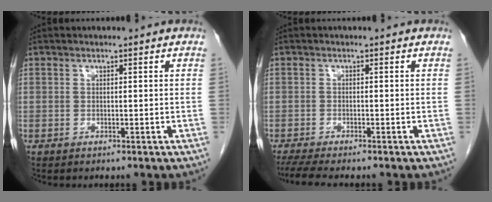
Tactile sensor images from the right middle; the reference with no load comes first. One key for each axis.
{"total": 5.3, "fx": -4.5, "fy": 0.3, "fz": 2.8, "tx": -0.044, "ty": -0.014, "tz": -0.073}